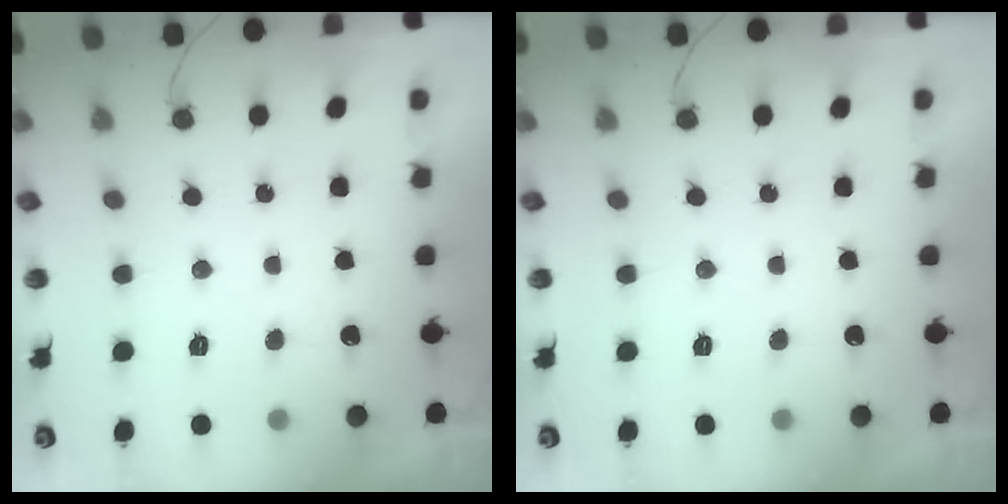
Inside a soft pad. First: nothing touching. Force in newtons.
{"total": 0.0}